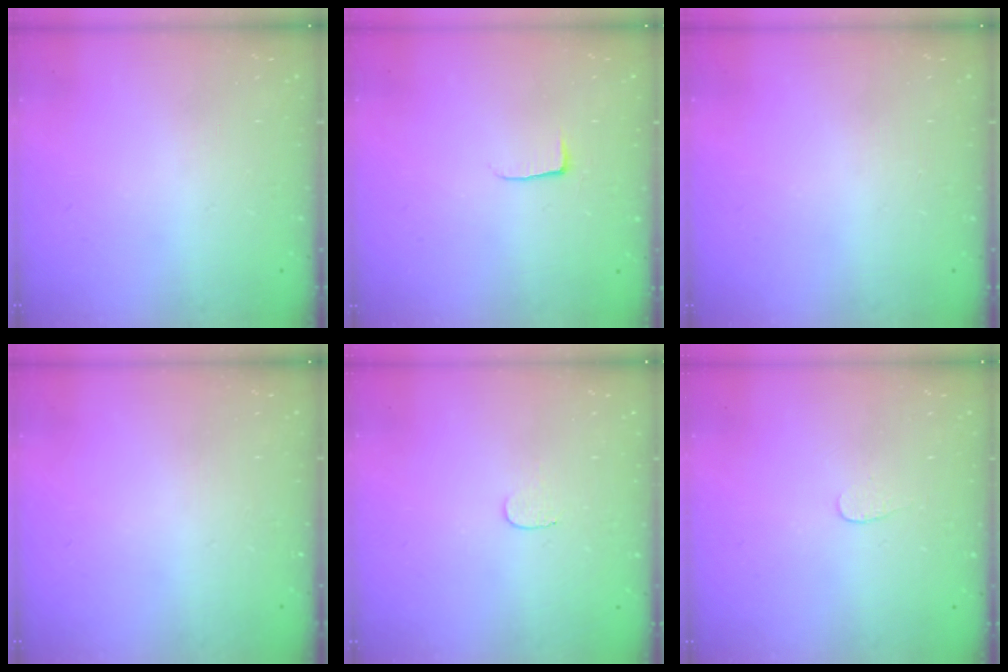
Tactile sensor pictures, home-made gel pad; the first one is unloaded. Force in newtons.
{"total": 3.8, "press": 3.8, "slide": 0.5}
{"total": 0.0}
{"total": 0.0}
{"total": 3.1, "press": 3.1, "slide": 0.3}
{"total": 3.0, "press": 3.0, "slide": 0.2}